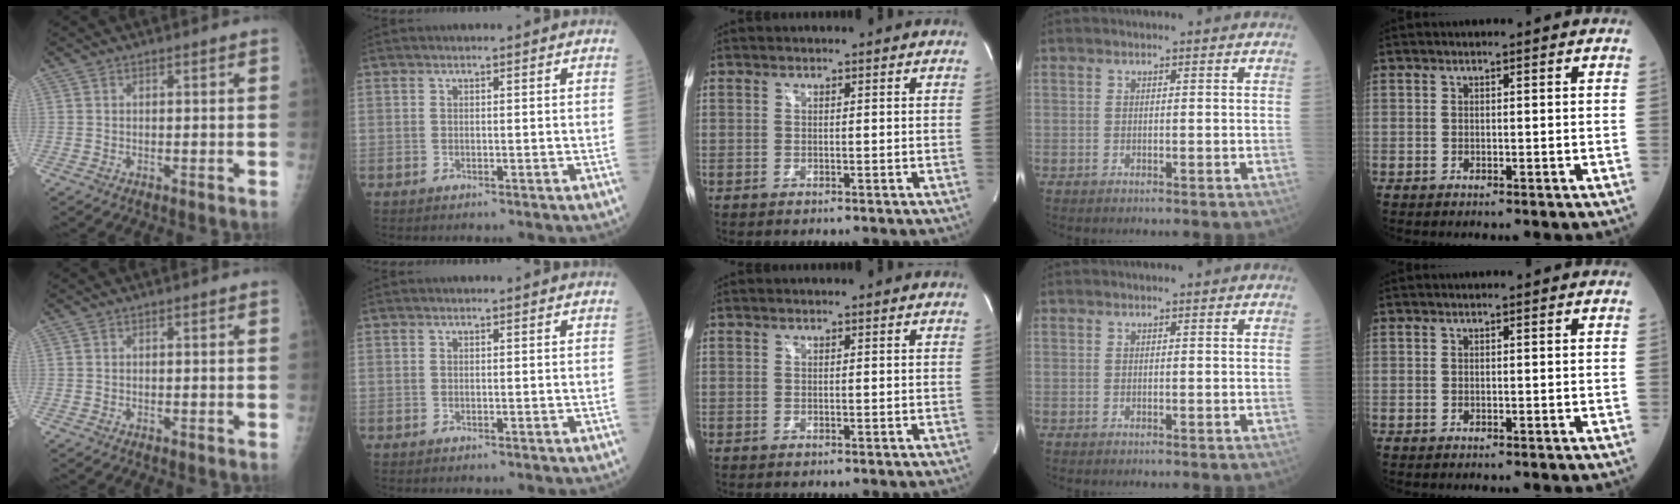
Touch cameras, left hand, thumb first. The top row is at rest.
{}